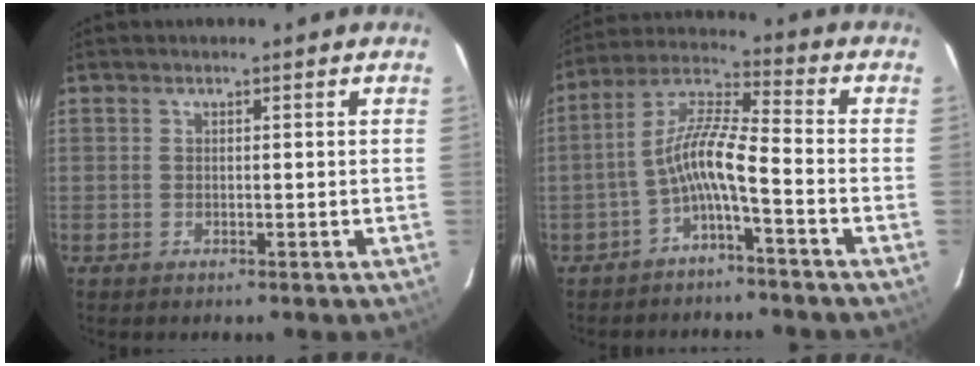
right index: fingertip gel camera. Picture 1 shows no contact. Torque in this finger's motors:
{"motor_torque": [1.33, -0.59, 0.75, 0.17]}